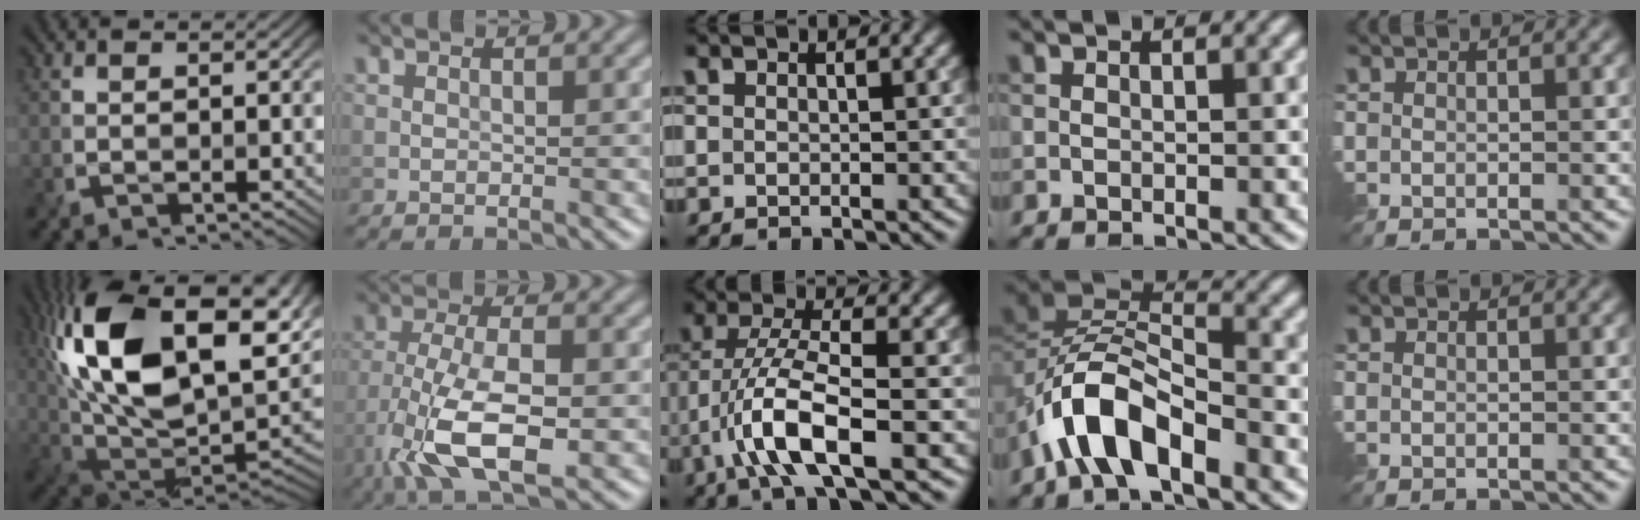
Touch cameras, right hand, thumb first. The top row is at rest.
{"thumb": {"total": 21.4, "force": [7.2, 12.5, 15.8], "torque": [-0.340, 0.019, 0.135]}, "index": {"total": 9.1, "force": [-3.5, 3.6, 7.6], "torque": [-0.163, -0.004, -0.066]}, "middle": {"total": 6.6, "force": [-2.7, 1.7, 5.8], "torque": [-0.114, 0.005, -0.059]}, "ring": {"total": 7.0, "force": [-4.2, 3.1, 4.7], "torque": [-0.083, 0.006, -0.086]}}